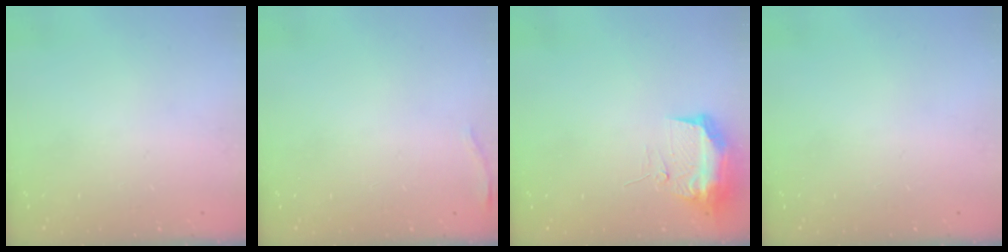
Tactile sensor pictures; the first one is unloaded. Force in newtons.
{"total": 7.3, "press": 5.5, "slide": 4.8}
{"total": 10.1, "press": 10.1, "slide": 0.3}
{"total": 0.0}